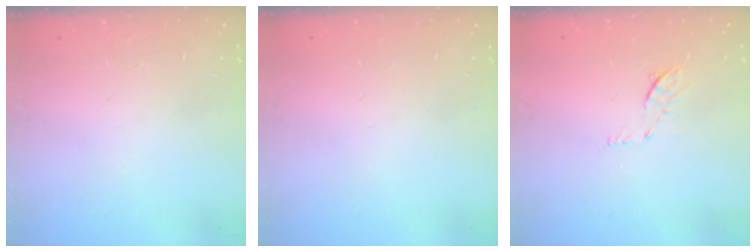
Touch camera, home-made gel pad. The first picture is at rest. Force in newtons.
{"total": 0.0}
{"total": 5.7, "press": 5.6, "slide": 0.8}